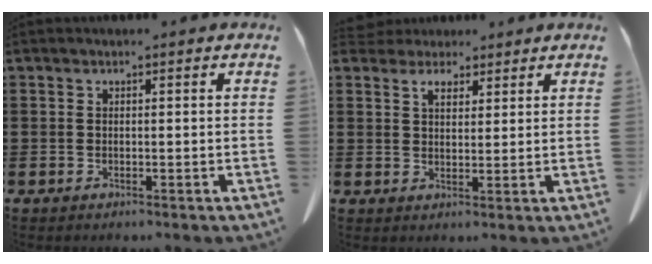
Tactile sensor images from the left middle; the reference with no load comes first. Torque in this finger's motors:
{"motor_torque": [0.21, 0.07, 0.05, 0.01]}